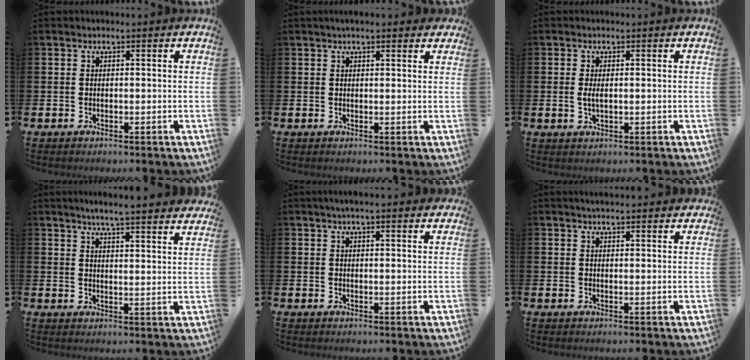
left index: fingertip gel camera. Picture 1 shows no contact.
{"total": 2.1, "force": [1.8, 0.6, 0.9], "torque": [-0.010, -0.001, 0.031]}
{"total": 1.7, "force": [0.1, 0.7, 1.6], "torque": [-0.031, 0.003, 0.001]}
{"total": 5.3, "force": [5.1, -0.5, 1.1], "torque": [-0.034, -0.033, 0.088]}
{"total": 3.0, "force": [2.8, 0.3, 1.2], "torque": [-0.018, -0.008, 0.047]}
{"total": 2.8, "force": [2.7, 0.3, 0.4], "torque": [-0.010, -0.007, 0.049]}